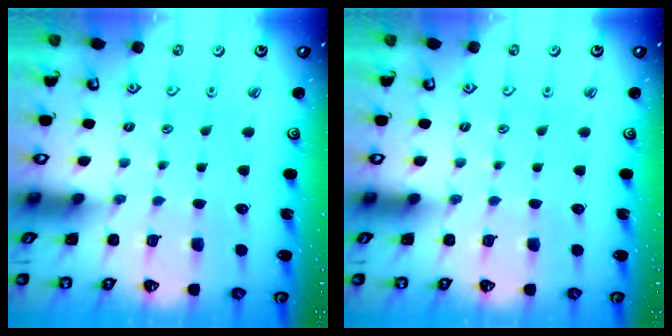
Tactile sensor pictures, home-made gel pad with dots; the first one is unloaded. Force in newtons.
{"total": 0.0}